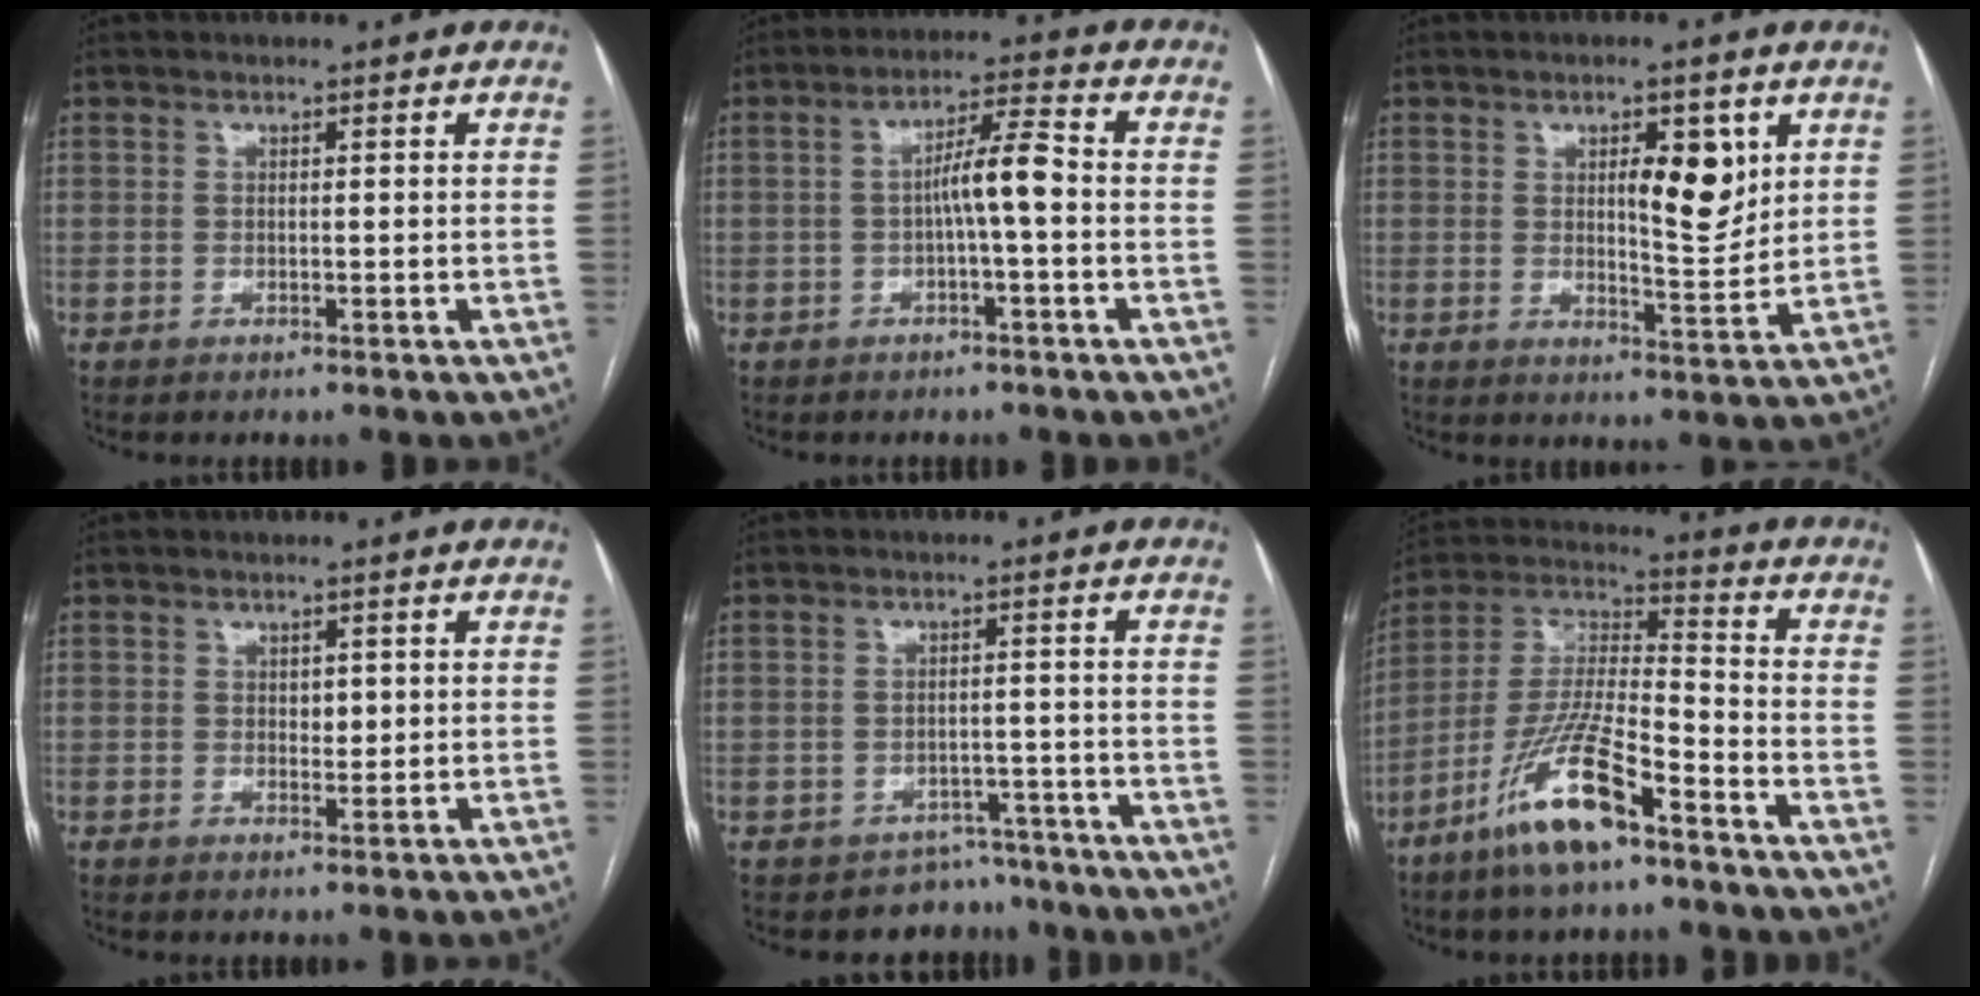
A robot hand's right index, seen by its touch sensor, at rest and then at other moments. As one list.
[{"total": 5.7, "force": [-0.7, 0.3, 5.6], "torque": [-0.095, 0.016, -0.011]}, {"total": 7.5, "force": [2.6, 2.3, 6.6], "torque": [-0.095, -0.004, 0.041]}, {"total": 1.7, "force": [0.3, 1.1, 1.2], "torque": [-0.012, -0.002, 0.006]}, {"total": 5.4, "force": [-4.4, 3.0, -0.8], "torque": [0.022, 0.030, -0.059]}, {"total": 14.6, "force": [-9.0, 2.7, 11.2], "torque": [-0.236, -0.015, -0.169]}]